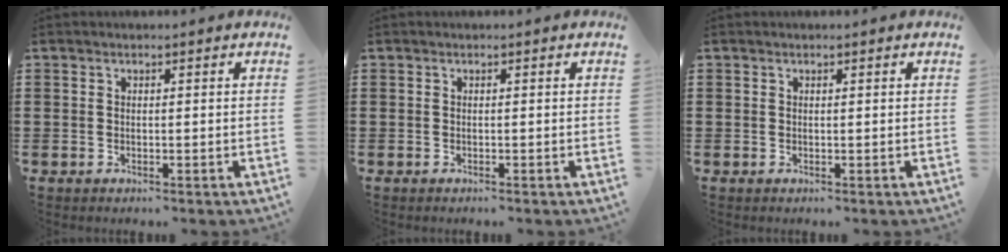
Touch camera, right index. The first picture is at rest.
{"total": 0.0}
{"total": 0.0}